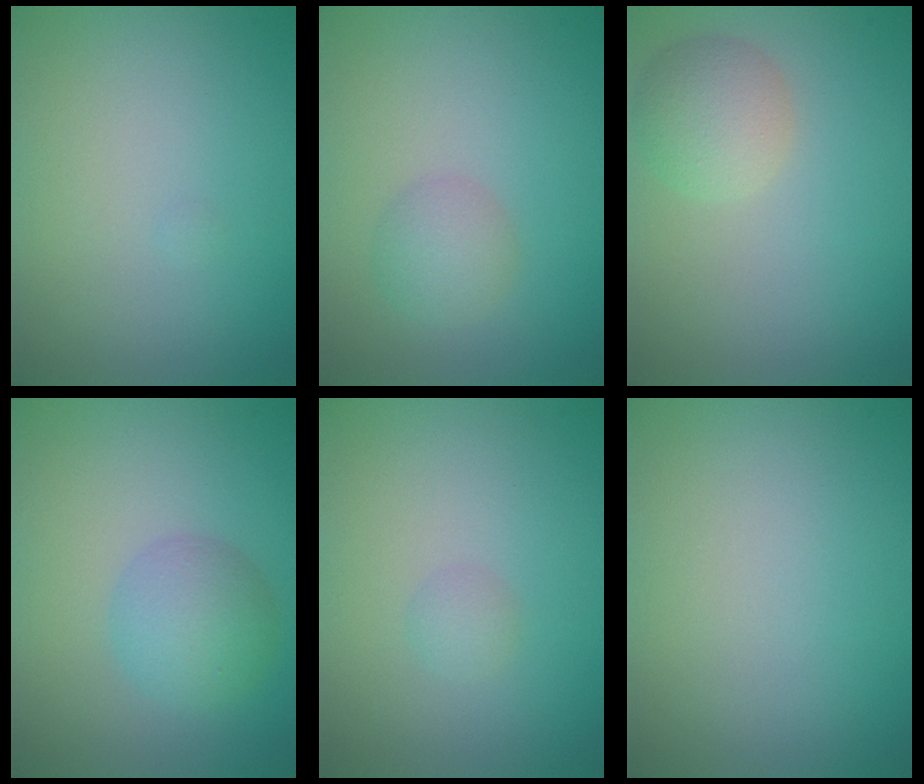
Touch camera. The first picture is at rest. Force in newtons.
{"total": 2.3, "press": 2.3, "slide": 0.0}
{"total": 3.2, "press": 3.2, "slide": 0.2}
{"total": 3.7, "press": 3.7, "slide": 0.1}
{"total": 1.0, "press": 1.0, "slide": 0.1}
{"total": 0.0}